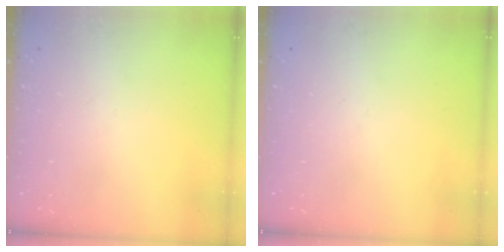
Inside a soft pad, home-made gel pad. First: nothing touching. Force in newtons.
{"total": 0.0}